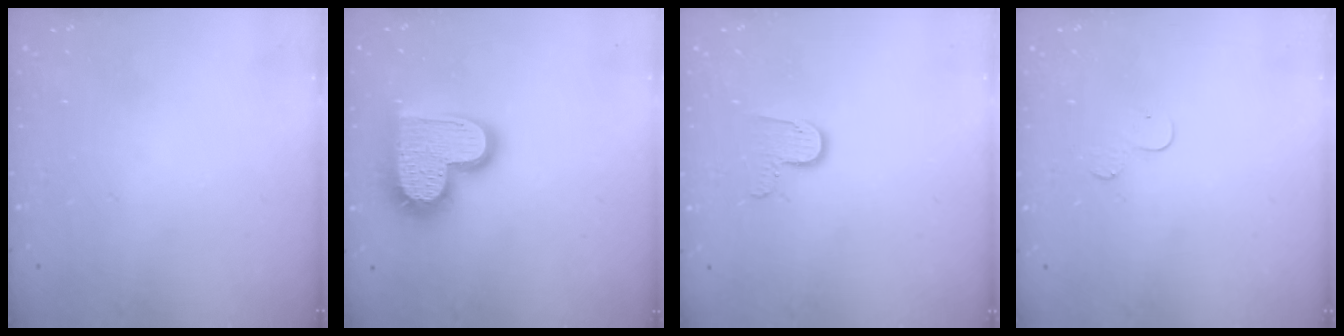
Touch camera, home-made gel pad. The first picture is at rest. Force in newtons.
{"total": 18.1, "press": 18.1, "slide": 1.3}
{"total": 6.9, "press": 6.8, "slide": 0.6}
{"total": 3.1, "press": 3.1, "slide": 0.3}